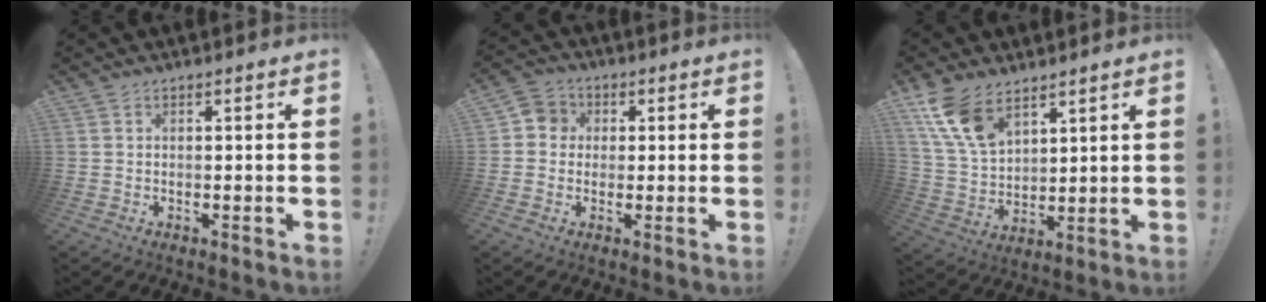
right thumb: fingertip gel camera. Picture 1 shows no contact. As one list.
[{"total": 5.1, "force": [0.0, 4.9, 1.3], "torque": [-0.016, 0.011, -0.001]}, {"total": 13.5, "force": [8.7, 7.2, 7.4], "torque": [-0.154, -0.042, 0.170]}]